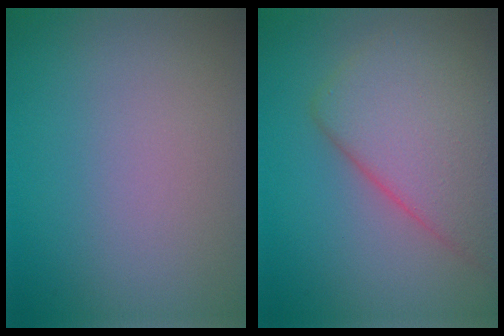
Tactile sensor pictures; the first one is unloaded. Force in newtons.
{"total": 7.3, "press": 7.3, "slide": 0.5}